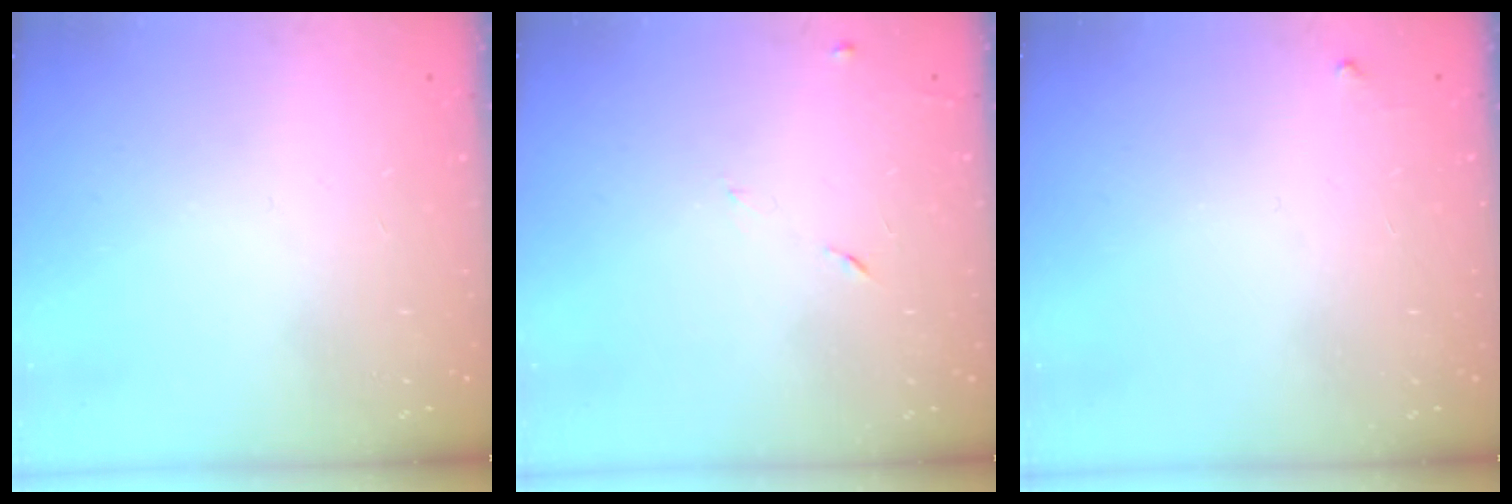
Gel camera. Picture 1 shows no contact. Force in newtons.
{"total": 6.7, "press": 6.7, "slide": 0.8}
{"total": 3.6, "press": 3.6, "slide": 0.4}